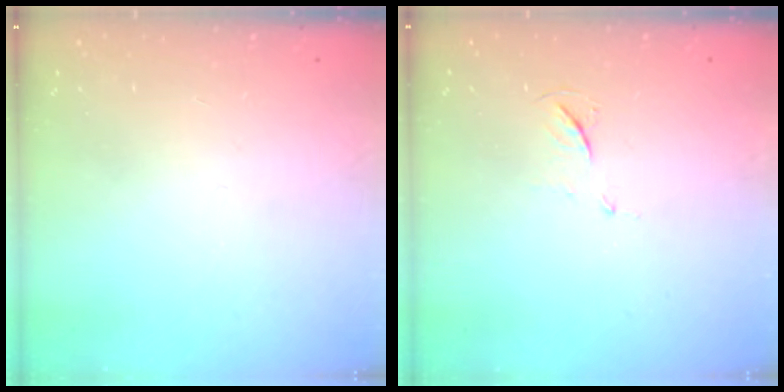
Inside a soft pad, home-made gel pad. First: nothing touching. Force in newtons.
{"total": 4.9, "press": 4.9, "slide": 0.7}